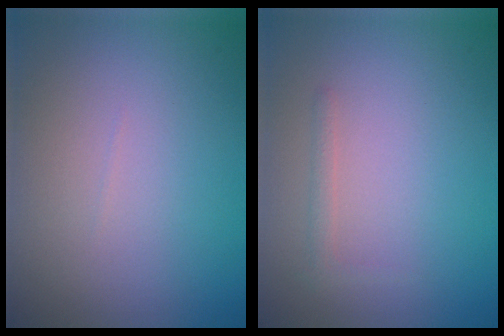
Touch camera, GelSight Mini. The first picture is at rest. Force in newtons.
{"total": 0.8, "press": 0.8, "slide": 0.0}